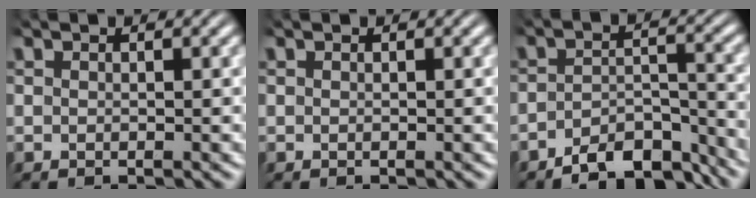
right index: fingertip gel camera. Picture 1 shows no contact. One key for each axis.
{"total": 0.0}
{"total": 7.7, "fx": -7.0, "fy": 2.4, "fz": 2.3, "tx": -0.024, "ty": -0.016, "tz": -0.108}